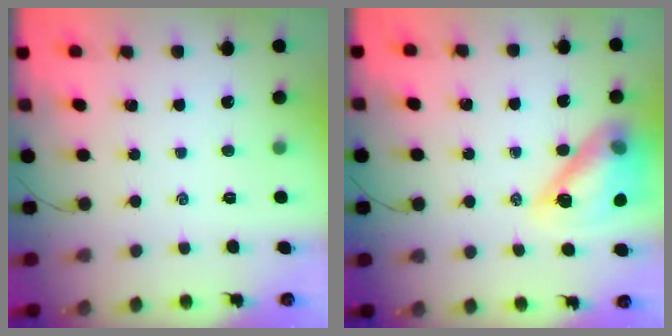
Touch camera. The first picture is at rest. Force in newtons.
{"total": 15.5, "press": 14.8, "slide": 4.5}